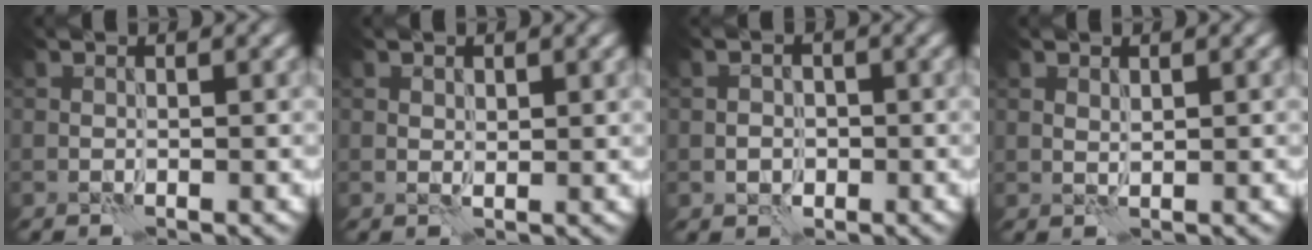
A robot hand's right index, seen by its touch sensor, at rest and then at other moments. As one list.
[{"total": 0.9, "force": [0.6, 0.5, 0.5], "torque": [-0.008, -0.001, 0.012]}, {"total": 1.8, "force": [-0.5, 1.5, 0.8], "torque": [-0.007, 0.000, -0.010]}, {"total": 0.8, "force": [0.6, 0.3, 0.4], "torque": [-0.012, -0.001, 0.012]}]